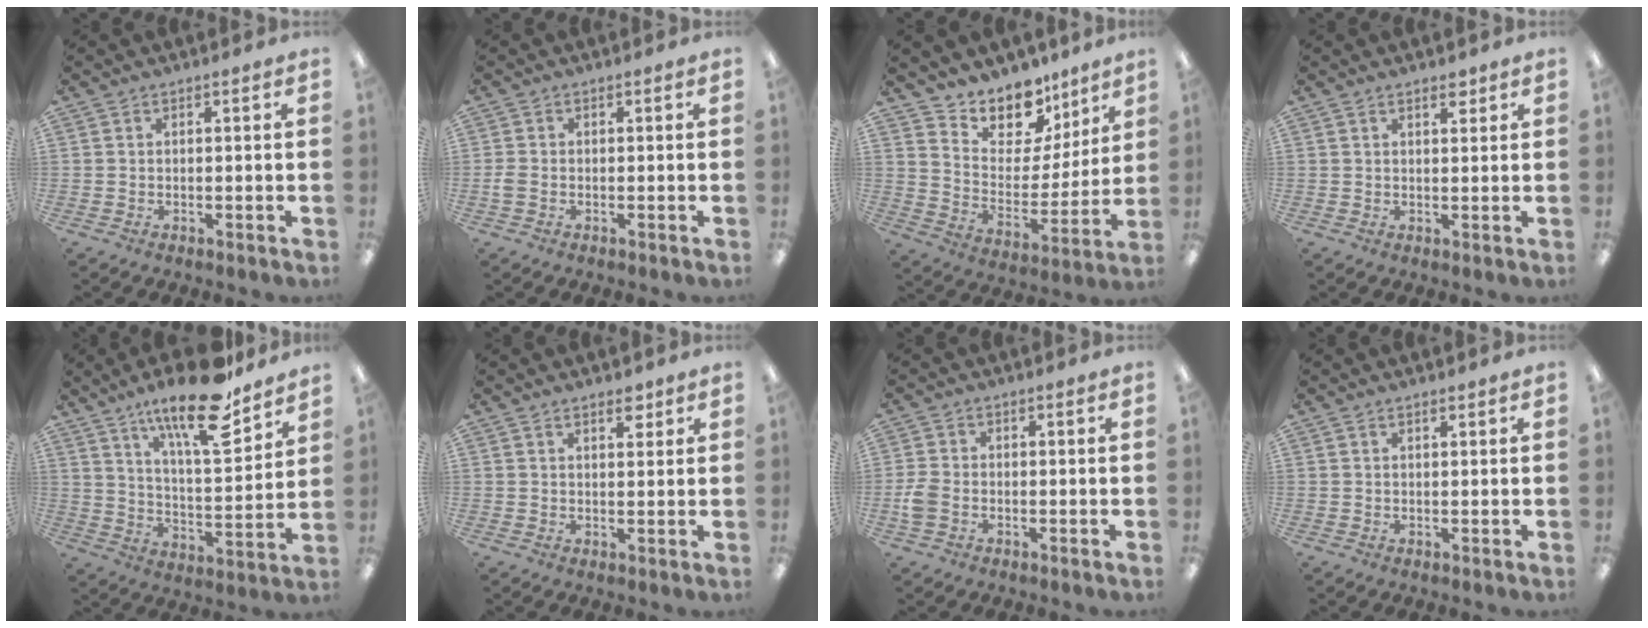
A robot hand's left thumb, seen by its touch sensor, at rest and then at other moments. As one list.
[{"total": 2.0, "force": [-0.5, 1.4, 1.4], "torque": [-0.031, 0.001, -0.010]}, {"total": 11.6, "force": [9.5, 6.3, 1.8], "torque": [-0.039, -0.090, 0.179]}, {"total": 2.6, "force": [2.1, 1.0, 1.2], "torque": [-0.011, -0.008, 0.035]}, {"total": 19.1, "force": [13.8, 5.5, 12.0], "torque": [-0.193, -0.087, 0.227]}, {"total": 3.3, "force": [2.5, 1.4, 1.6], "torque": [-0.003, -0.014, 0.039]}, {"total": 4.0, "force": [-1.2, 2.7, 2.6], "torque": [-0.057, 0.005, -0.023]}, {"total": 1.0, "force": [0.8, 0.3, 0.4], "torque": [-0.009, 0.000, 0.015]}]